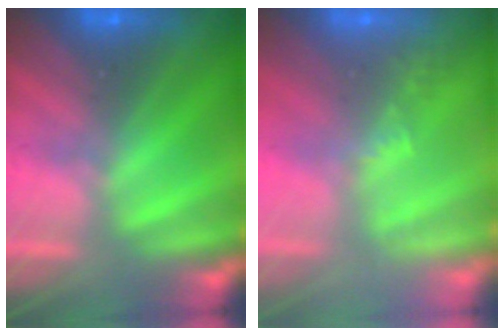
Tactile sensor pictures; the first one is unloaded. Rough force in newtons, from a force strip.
{"total": 2.2}